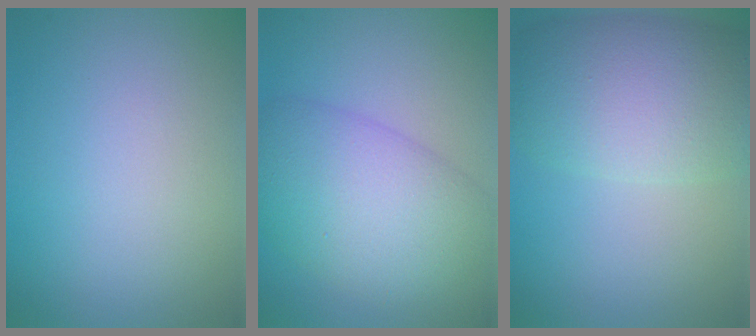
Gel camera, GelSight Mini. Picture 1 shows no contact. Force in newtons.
{"total": 8.6, "press": 8.6, "slide": 0.2}
{"total": 8.6, "press": 8.6, "slide": 0.6}